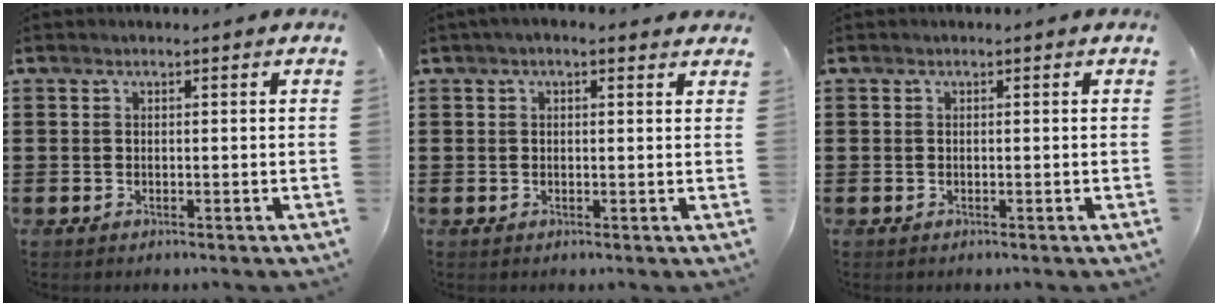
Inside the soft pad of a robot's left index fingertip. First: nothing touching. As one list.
[{"total": 1.6, "force": [0.9, 0.6, 1.1], "torque": [-0.024, 0.007, 0.016]}, {"total": 0.0}]